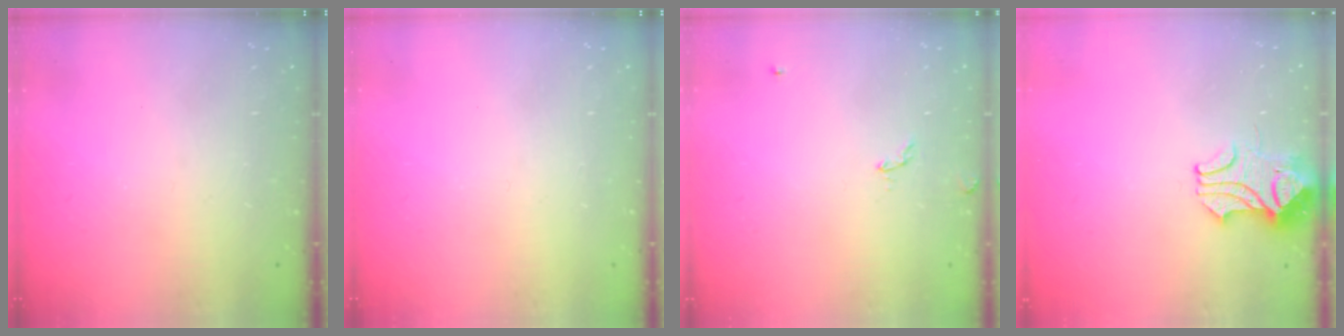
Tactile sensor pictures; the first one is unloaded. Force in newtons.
{"total": 0.0}
{"total": 2.8, "press": 2.8, "slide": 0.3}
{"total": 2.2, "press": 2.0, "slide": 0.9}